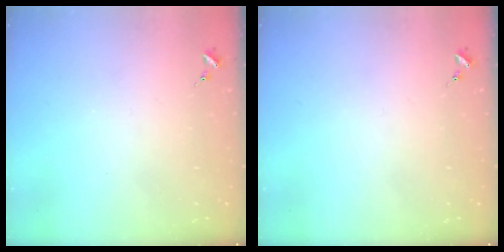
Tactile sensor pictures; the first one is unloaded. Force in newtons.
{"total": 0.0}